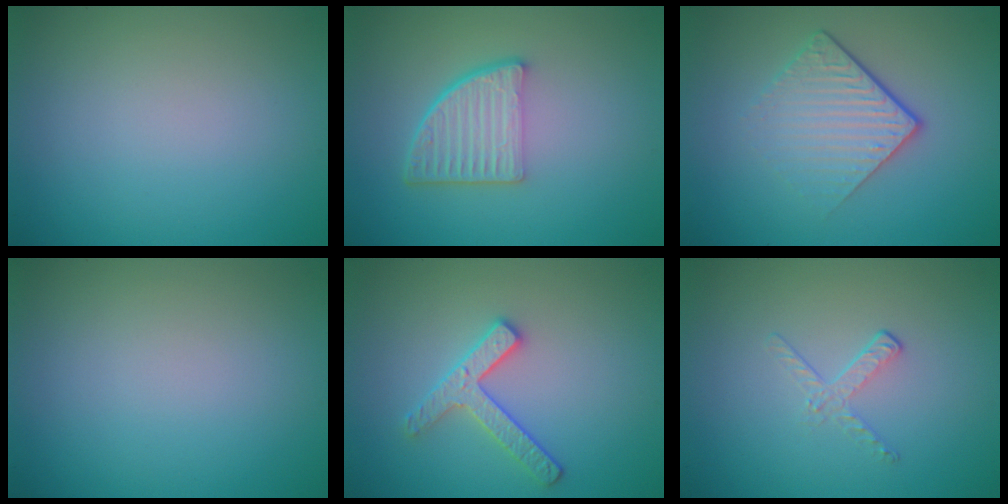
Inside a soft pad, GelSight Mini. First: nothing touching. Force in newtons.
{"total": 4.8, "press": 3.4, "slide": 3.4}
{"total": 4.4, "press": 2.7, "slide": 3.5}
{"total": 0.0}
{"total": 2.6, "press": 2.5, "slide": 0.4}
{"total": 1.2, "press": 0.4, "slide": 1.2}